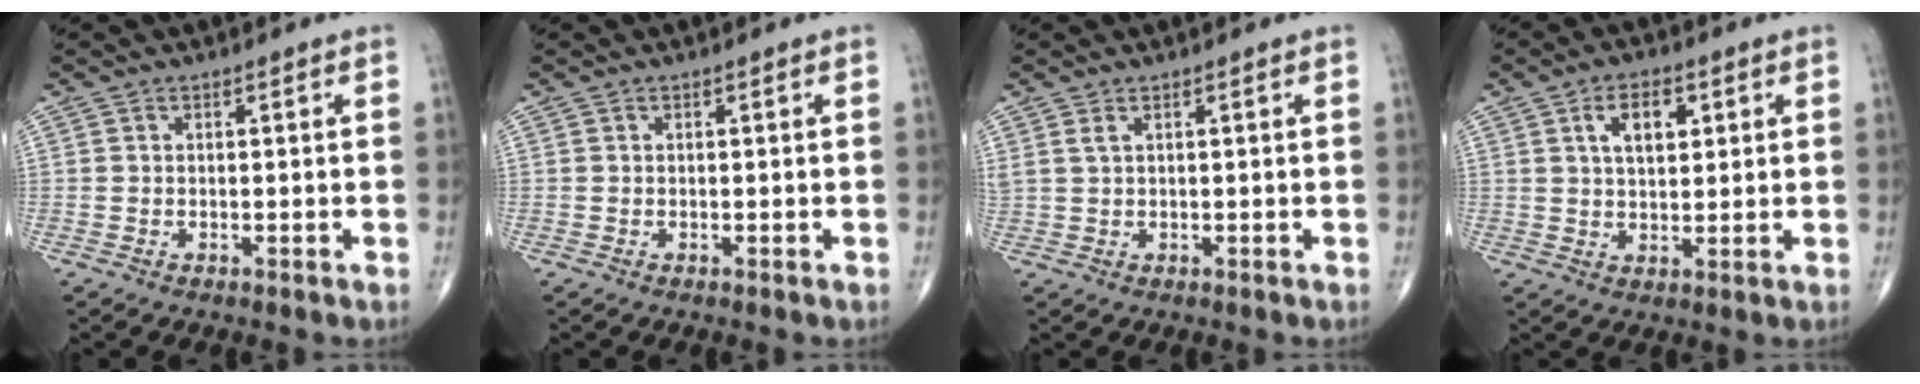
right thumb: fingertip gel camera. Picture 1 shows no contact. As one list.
[{"total": 0.0}, {"total": 1.5, "force": [0.9, 0.5, 1.1], "torque": [-0.028, 0.007, 0.027]}, {"total": 6.6, "force": [2.4, 3.6, 5.0], "torque": [-0.067, -0.006, 0.041]}]